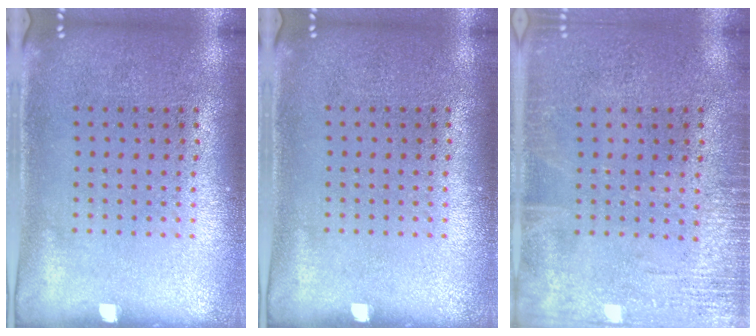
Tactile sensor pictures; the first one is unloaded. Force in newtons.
{"total": 0.0}
{"total": 2.4, "press": 2.4, "slide": 0.3}